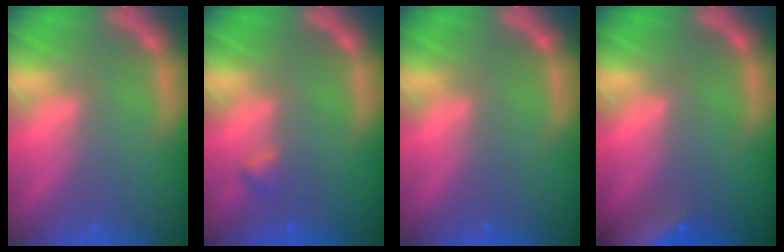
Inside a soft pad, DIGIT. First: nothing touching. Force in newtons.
{"total": 0.9}
{"total": 0.0}
{"total": 8.5}